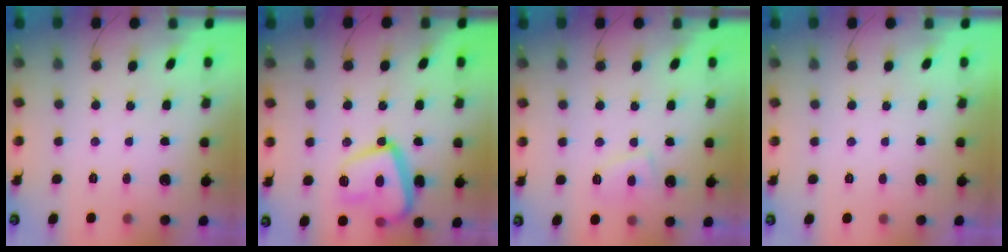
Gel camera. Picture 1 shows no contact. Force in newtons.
{"total": 16.0, "press": 16.0, "slide": 1.6}
{"total": 4.6, "press": 4.5, "slide": 1.0}
{"total": 2.2, "press": 2.1, "slide": 0.4}